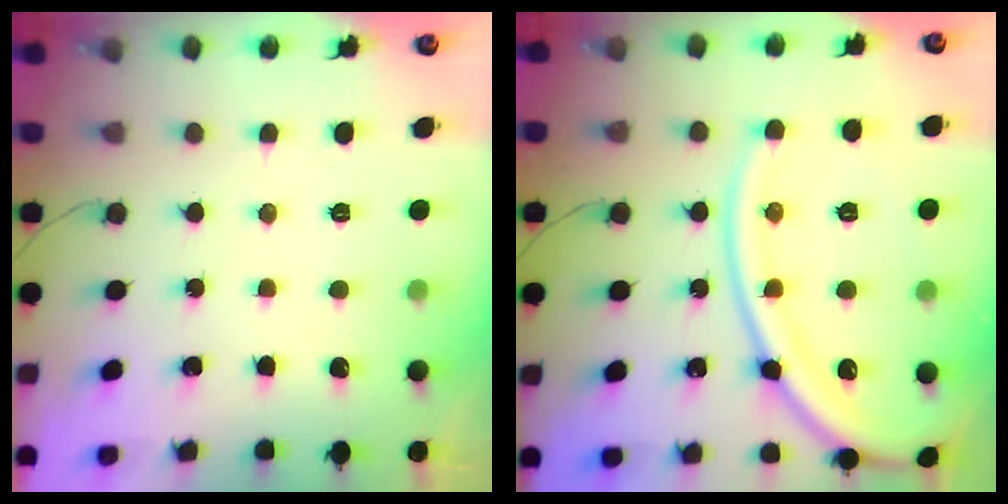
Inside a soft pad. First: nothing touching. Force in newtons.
{"total": 19.1, "press": 19.0, "slide": 2.4}